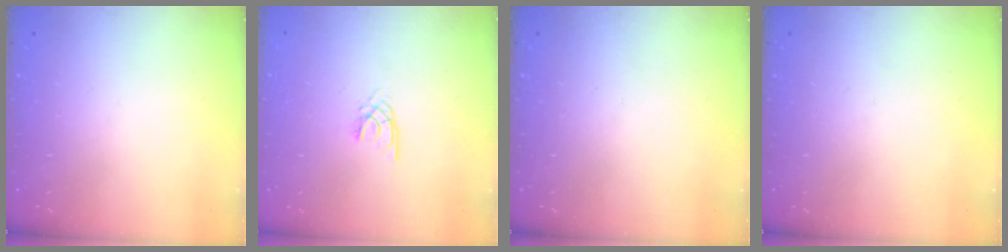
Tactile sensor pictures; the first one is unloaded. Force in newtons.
{"total": 1.7, "press": 1.7, "slide": 0.3}
{"total": 0.0}
{"total": 0.0}